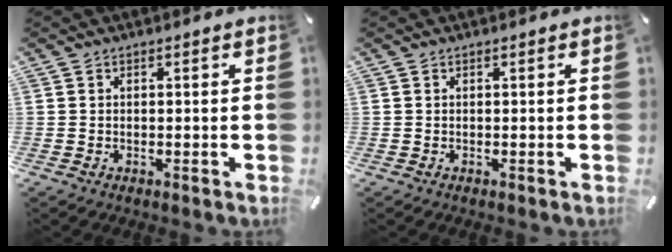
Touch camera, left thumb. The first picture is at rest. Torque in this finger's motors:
{"motor_torque": [-0.16, -0.11, 0.05, -0.05, 0.00]}